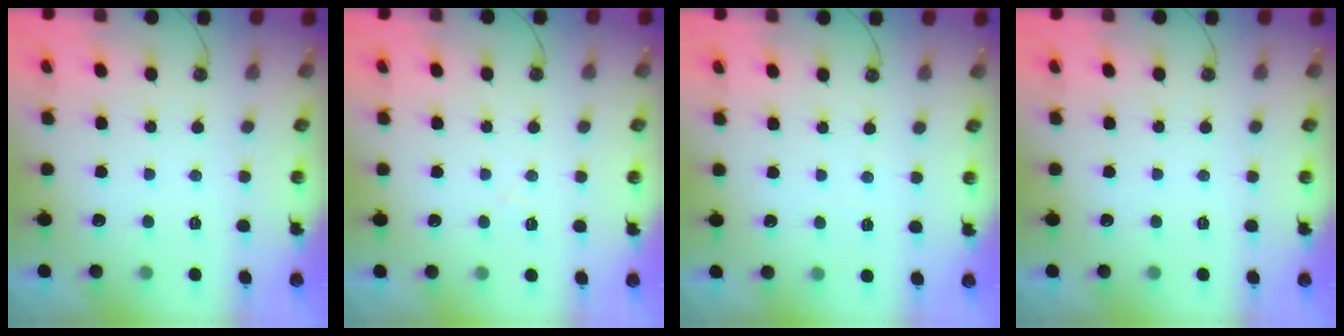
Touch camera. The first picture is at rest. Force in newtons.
{"total": 6.5, "press": 6.5, "slide": 0.9}
{"total": 2.0, "press": 2.0, "slide": 0.3}
{"total": 0.0}